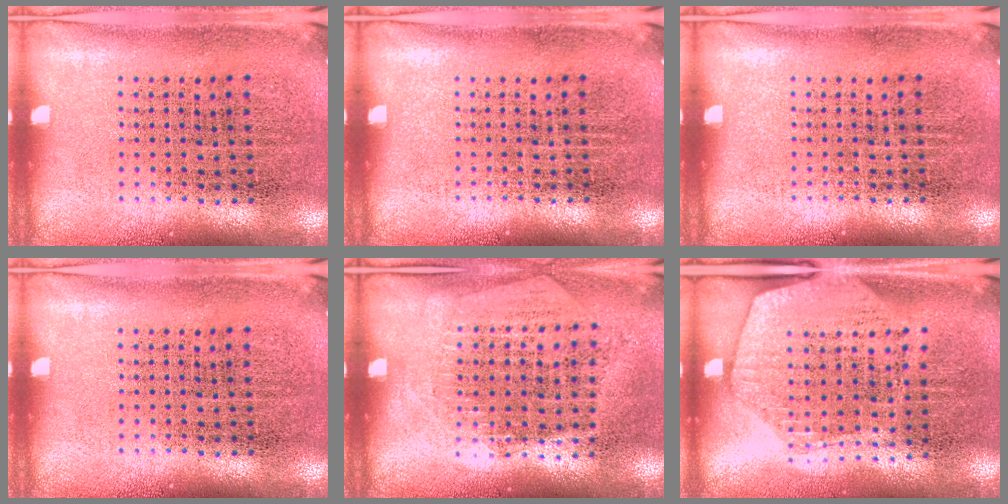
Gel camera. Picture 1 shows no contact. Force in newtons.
{"total": 0.0}
{"total": 0.0}
{"total": 0.0}
{"total": 1.3, "press": 1.1, "slide": 0.7}
{"total": 1.8, "press": 1.6, "slide": 0.8}